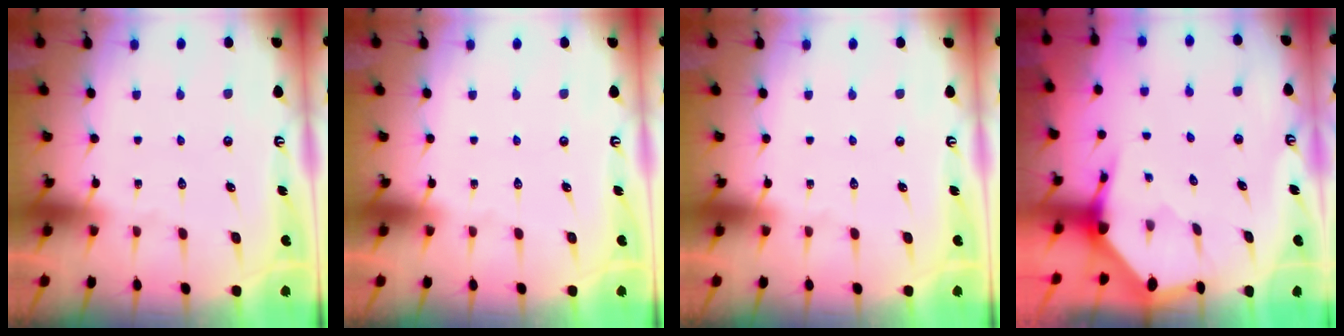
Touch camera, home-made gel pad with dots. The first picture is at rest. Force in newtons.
{"total": 0.0}
{"total": 0.0}
{"total": 3.5, "press": 3.5, "slide": 0.5}